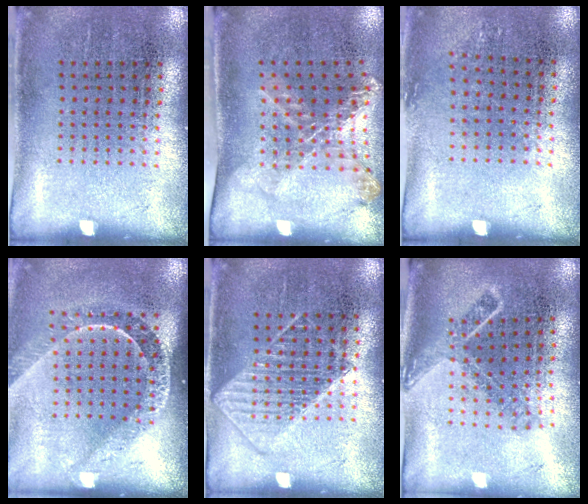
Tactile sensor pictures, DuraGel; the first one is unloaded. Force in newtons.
{"total": 1.5, "press": 1.3, "slide": 0.8}
{"total": 0.8, "press": 0.7, "slide": 0.4}
{"total": 2.1, "press": 1.6, "slide": 1.3}
{"total": 2.0, "press": 2.0, "slide": 0.5}
{"total": 1.7, "press": 1.2, "slide": 1.1}